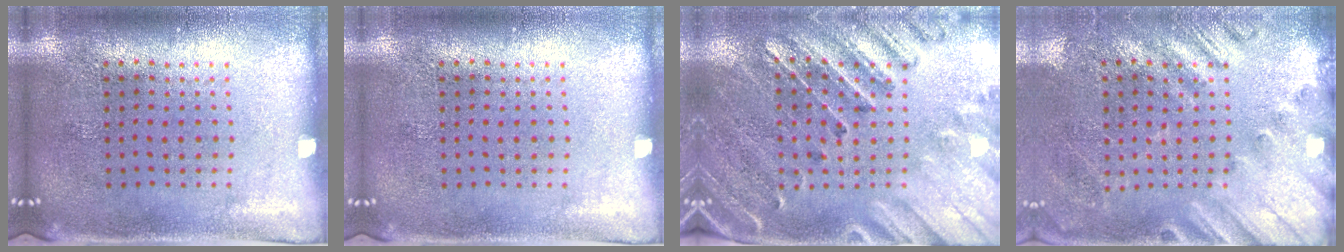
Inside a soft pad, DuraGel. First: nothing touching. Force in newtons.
{"total": 0.0}
{"total": 2.9, "press": 2.7, "slide": 1.0}
{"total": 2.4, "press": 2.0, "slide": 1.4}